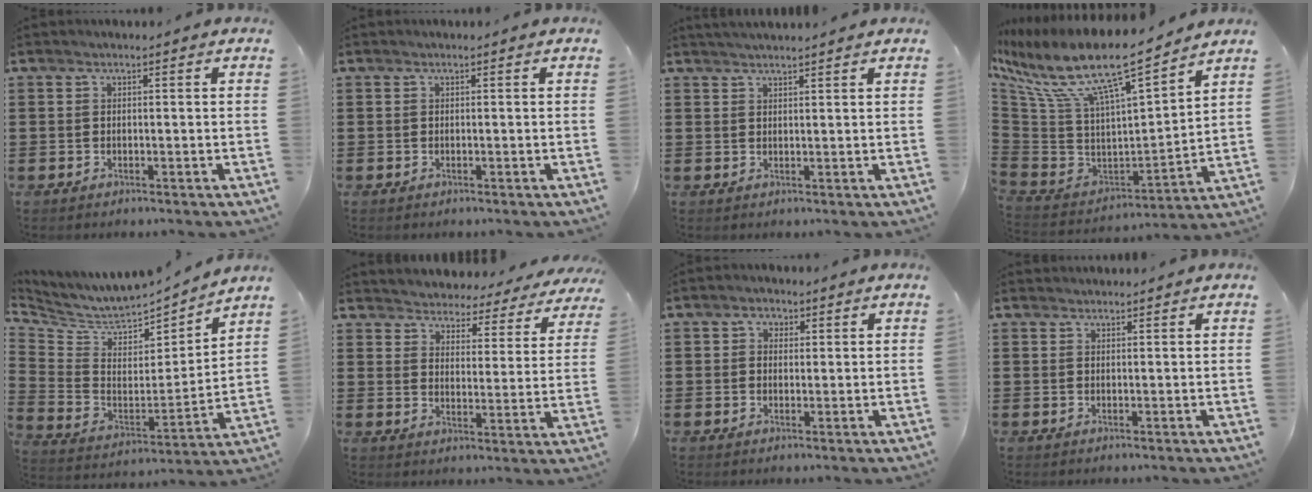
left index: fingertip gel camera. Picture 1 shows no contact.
{"total": 0.0}
{"total": 1.5, "force": [1.5, -0.2, 0.3], "torque": [-0.008, 0.002, 0.029]}
{"total": 13.6, "force": [9.0, 2.8, 9.8], "torque": [-0.225, -0.063, 0.145]}
{"total": 6.2, "force": [5.8, 1.7, 1.1], "torque": [-0.061, -0.053, 0.097]}
{"total": 3.7, "force": [3.6, 0.1, -0.8], "torque": [-0.014, -0.037, 0.056]}
{"total": 2.0, "force": [0.7, 1.7, 0.7], "torque": [-0.013, 0.006, 0.009]}
{"total": 0.9, "force": [0.9, 0.2, 0.0], "torque": [-0.002, 0.000, 0.017]}